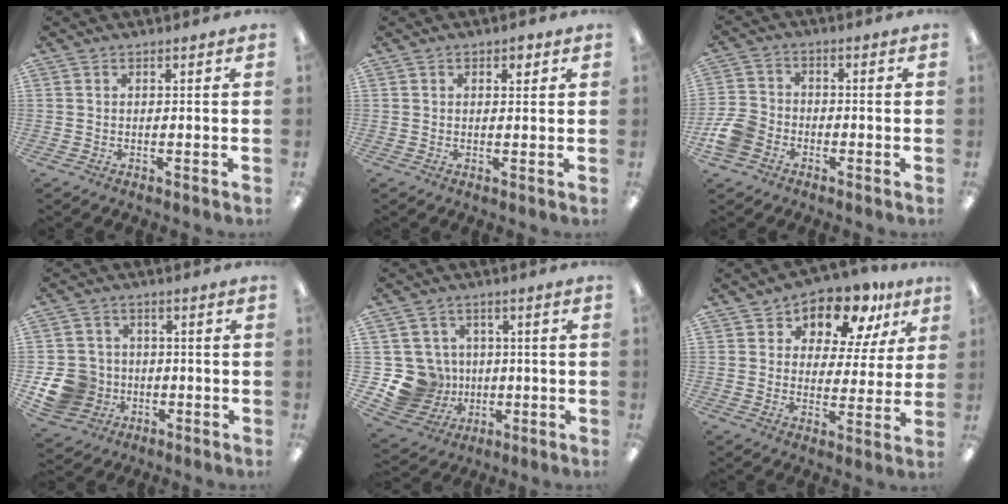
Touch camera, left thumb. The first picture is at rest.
{"total": 2.3, "force": [0.9, 1.4, 1.6], "torque": [-0.015, -0.001, 0.012]}
{"total": 7.5, "force": [-3.6, 5.6, 3.6], "torque": [-0.084, 0.021, -0.068]}
{"total": 10.4, "force": [-2.8, 9.4, 3.5], "torque": [-0.080, 0.023, -0.042]}
{"total": 13.0, "force": [-1.8, 12.3, 3.7], "torque": [-0.103, 0.013, -0.017]}
{"total": 9.7, "force": [7.6, 5.0, 3.4], "torque": [-0.068, -0.052, 0.138]}